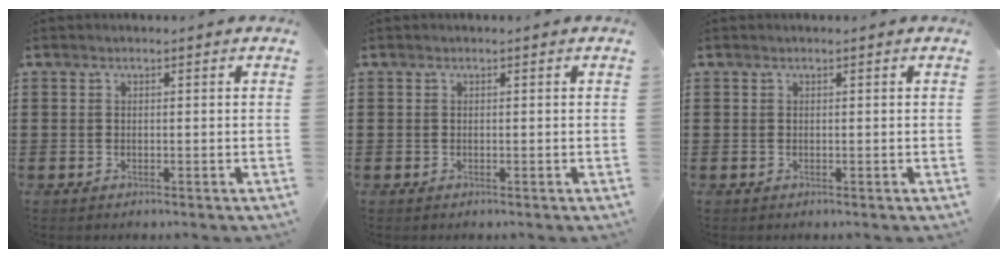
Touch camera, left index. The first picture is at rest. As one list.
[{"total": 0.0}, {"total": 0.0}]